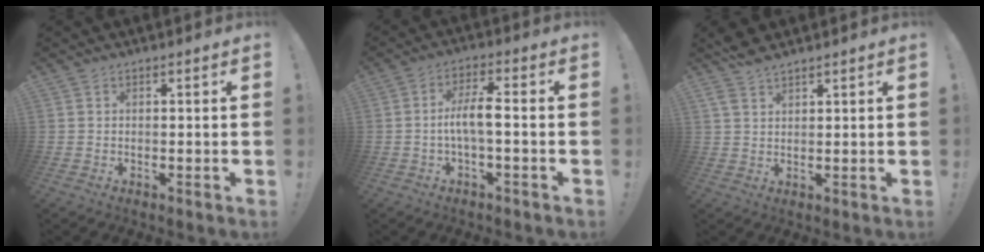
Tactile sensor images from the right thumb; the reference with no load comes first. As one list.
[{"total": 7.3, "force": [-1.2, 1.7, 7.0], "torque": [-0.131, 0.008, -0.022]}, {"total": 4.2, "force": [3.0, 2.2, 1.9], "torque": [-0.033, -0.008, 0.057]}]